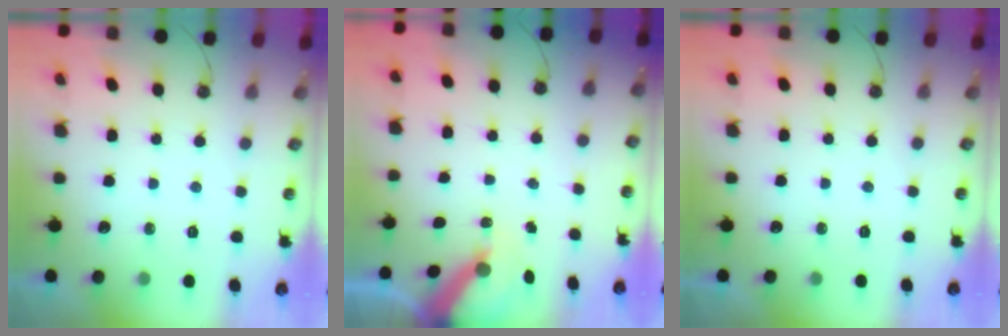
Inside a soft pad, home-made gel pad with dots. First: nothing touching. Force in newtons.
{"total": 5.8, "press": 5.8, "slide": 0.4}
{"total": 0.0}